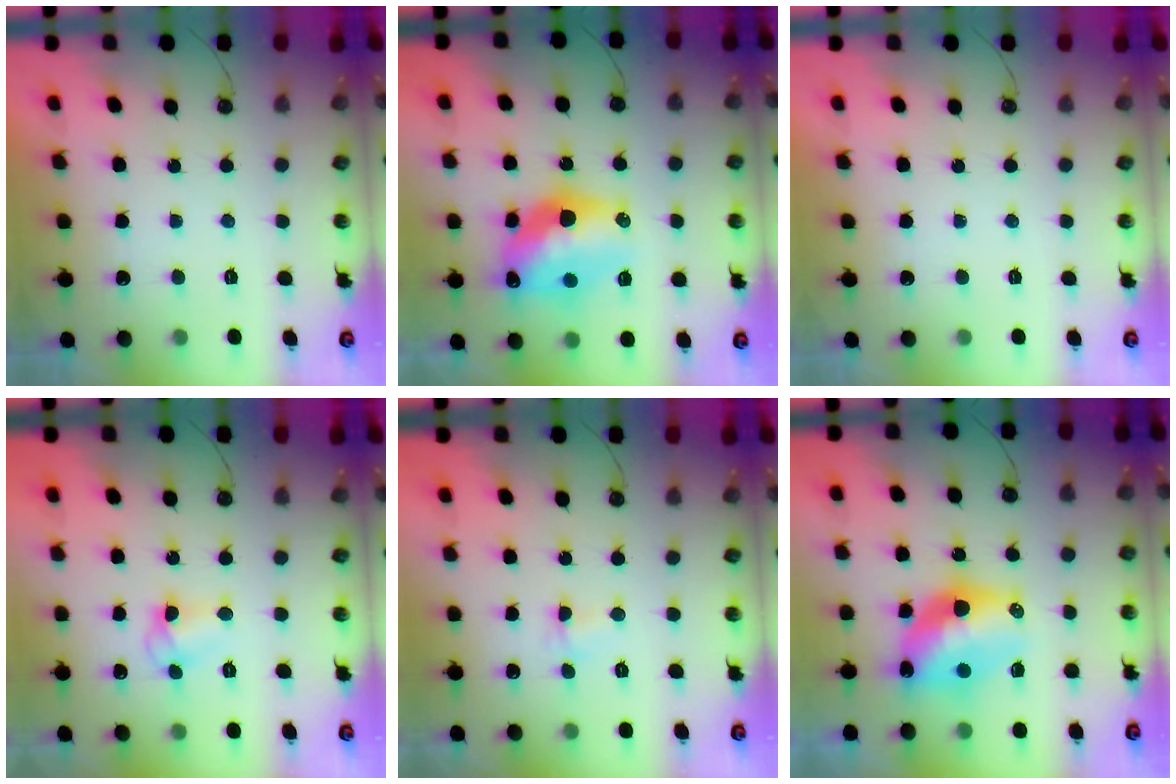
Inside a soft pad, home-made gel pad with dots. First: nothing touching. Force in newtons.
{"total": 17.1, "press": 16.4, "slide": 4.9}
{"total": 0.0}
{"total": 5.8, "press": 5.7, "slide": 0.6}
{"total": 2.5, "press": 2.1, "slide": 1.4}
{"total": 14.3, "press": 13.7, "slide": 4.0}